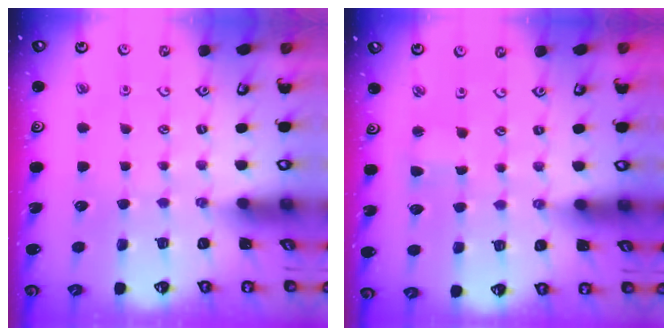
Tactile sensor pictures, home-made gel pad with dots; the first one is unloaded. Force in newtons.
{"total": 1.9, "press": 1.8, "slide": 0.4}